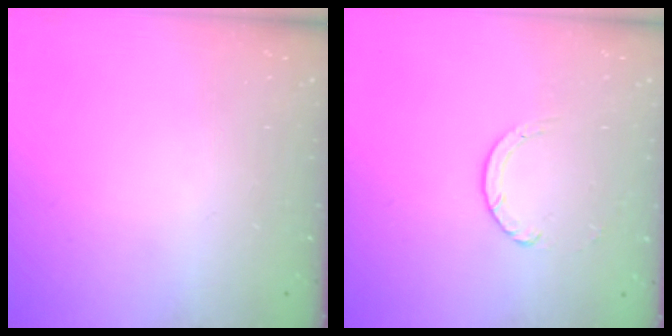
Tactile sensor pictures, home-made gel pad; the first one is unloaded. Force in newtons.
{"total": 2.7, "press": 2.7, "slide": 0.3}